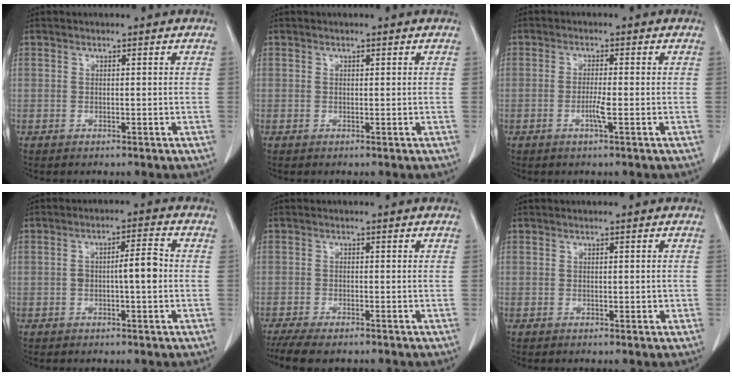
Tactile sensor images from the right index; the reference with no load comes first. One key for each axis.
{"total": 0.0}
{"total": 2.5, "fx": -1.0, "fy": -0.2, "fz": 2.3, "tx": -0.047, "ty": -0.003, "tz": -0.021}
{"total": 4.9, "fx": -0.6, "fy": 0.8, "fz": 4.8, "tx": -0.081, "ty": 0.015, "tz": -0.009}
{"total": 7.2, "fx": -5.8, "fy": 1.9, "fz": 3.8, "tx": -0.059, "ty": -0.013, "tz": -0.092}
{"total": 0.9, "fx": -0.2, "fy": 0.4, "fz": 0.8, "tx": -0.011, "ty": 0.000, "tz": -0.002}